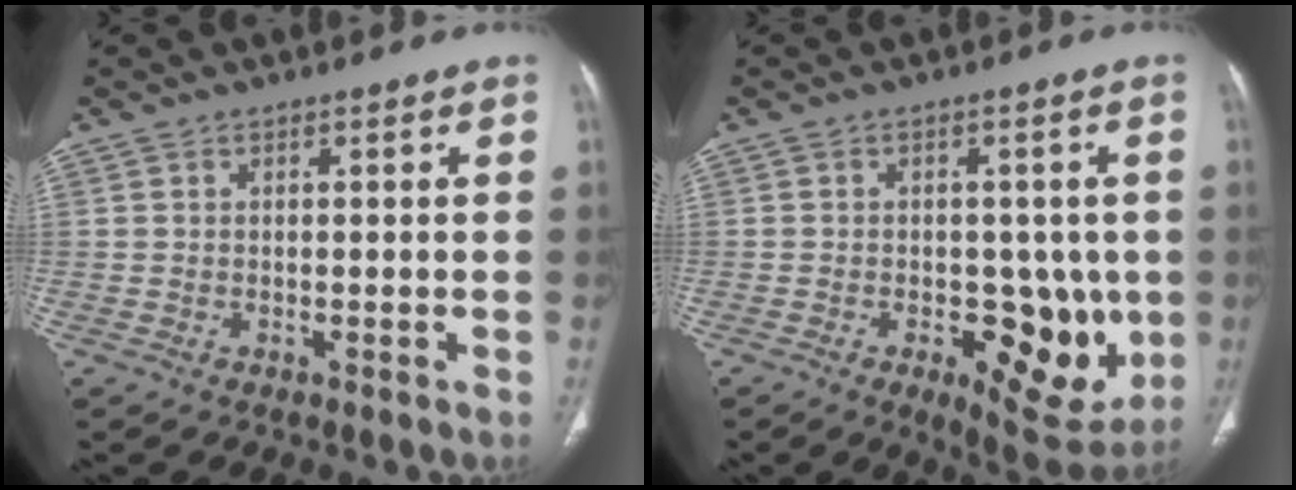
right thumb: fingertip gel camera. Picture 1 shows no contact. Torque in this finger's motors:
{"motor_torque": [-0.41, 0.51, 0.39, 0.22, 0.02]}